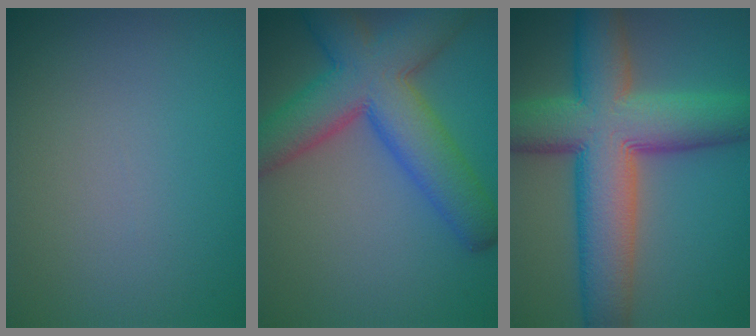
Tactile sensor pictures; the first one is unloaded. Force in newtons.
{"total": 9.5, "press": 9.5, "slide": 0.4}
{"total": 12.3, "press": 12.3, "slide": 0.6}